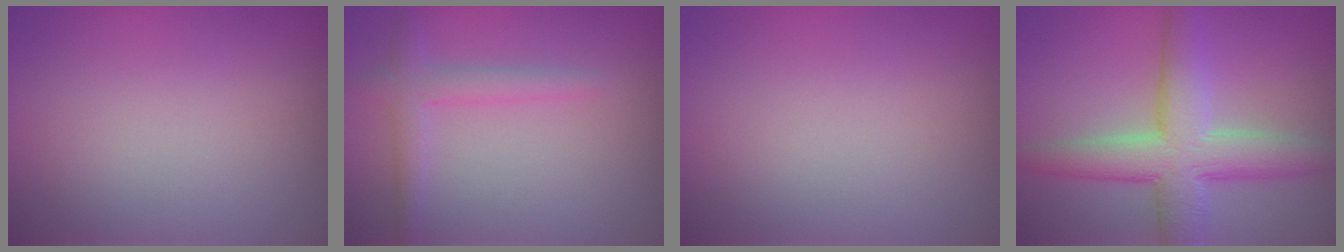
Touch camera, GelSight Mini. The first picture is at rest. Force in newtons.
{"total": 2.4, "press": 2.4, "slide": 0.1}
{"total": 0.0}
{"total": 6.7, "press": 6.7, "slide": 0.6}